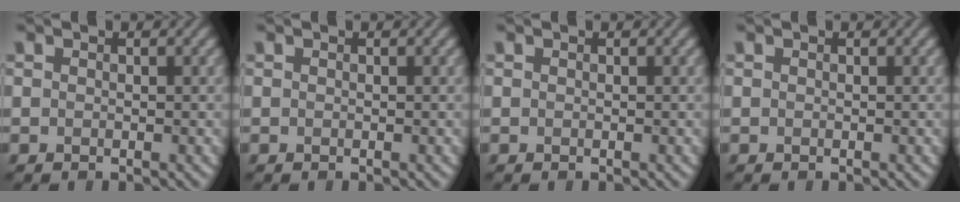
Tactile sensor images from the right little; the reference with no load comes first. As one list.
[{"total": 0.0}, {"total": 0.0}, {"total": 0.0}]